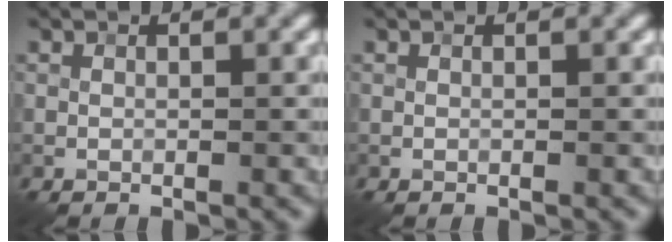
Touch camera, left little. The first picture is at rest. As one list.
[{"total": 0.0}]